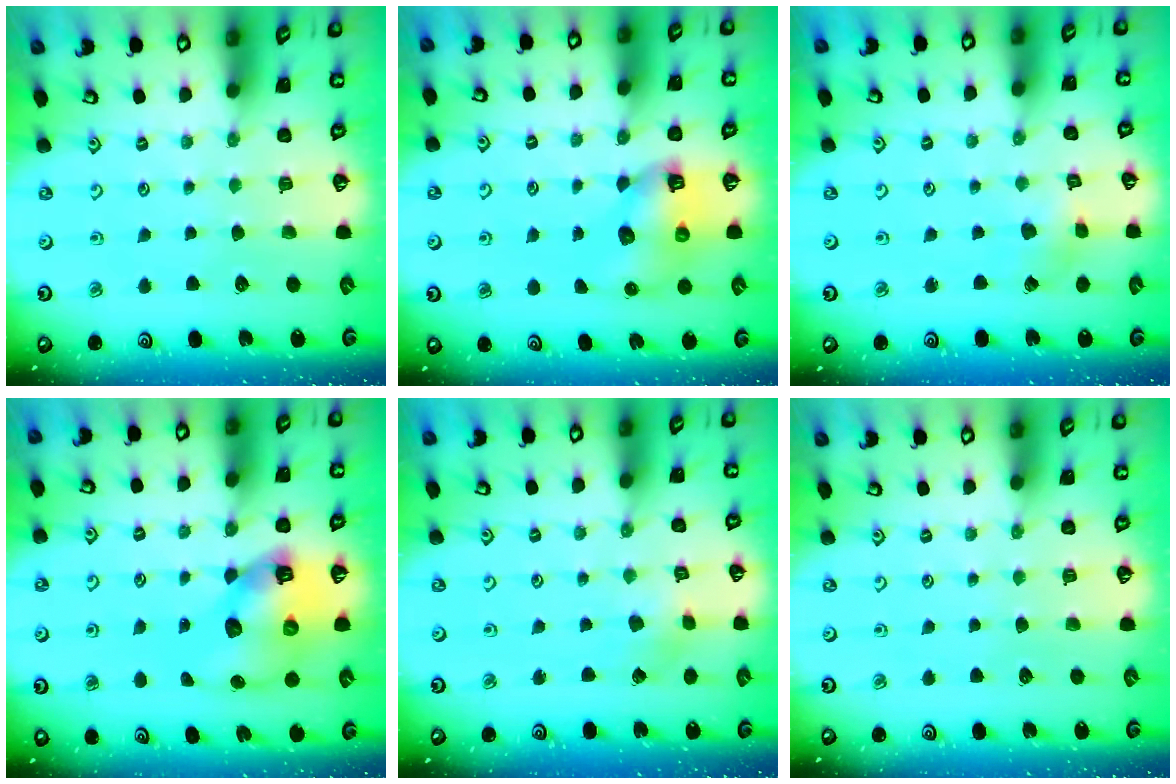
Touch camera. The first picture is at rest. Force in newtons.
{"total": 8.1, "press": 8.0, "slide": 0.9}
{"total": 2.7, "press": 2.7, "slide": 0.2}
{"total": 12.5, "press": 12.4, "slide": 1.8}
{"total": 2.0, "press": 2.0, "slide": 0.2}
{"total": 0.0}